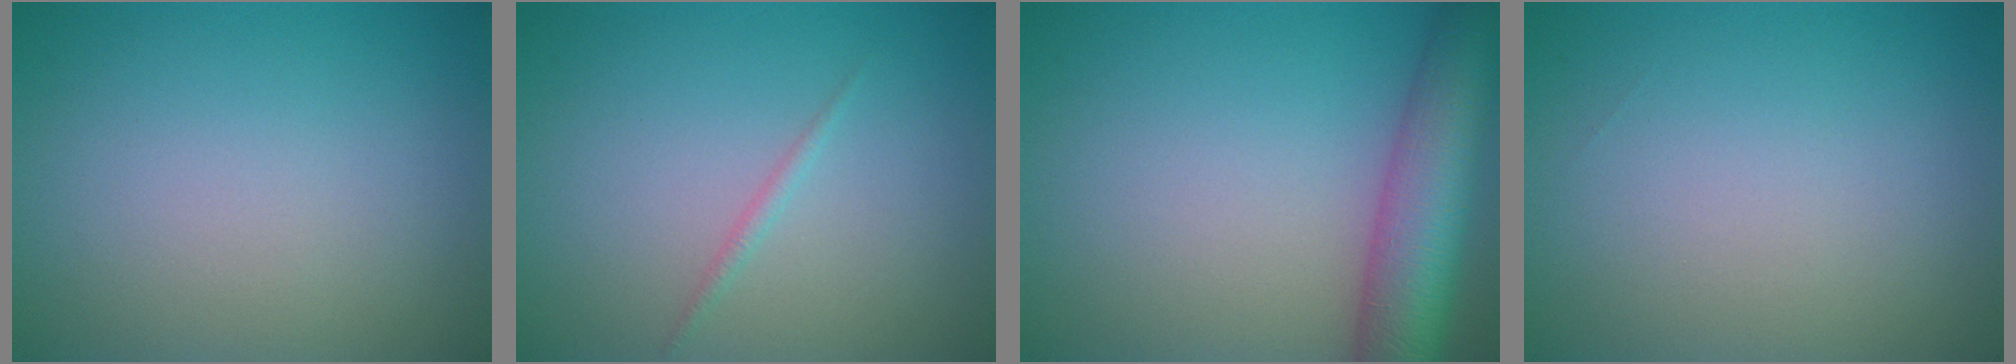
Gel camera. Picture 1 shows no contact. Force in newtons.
{"total": 0.7, "press": 0.7, "slide": 0.1}
{"total": 8.5, "press": 8.5, "slide": 0.4}
{"total": 0.0}